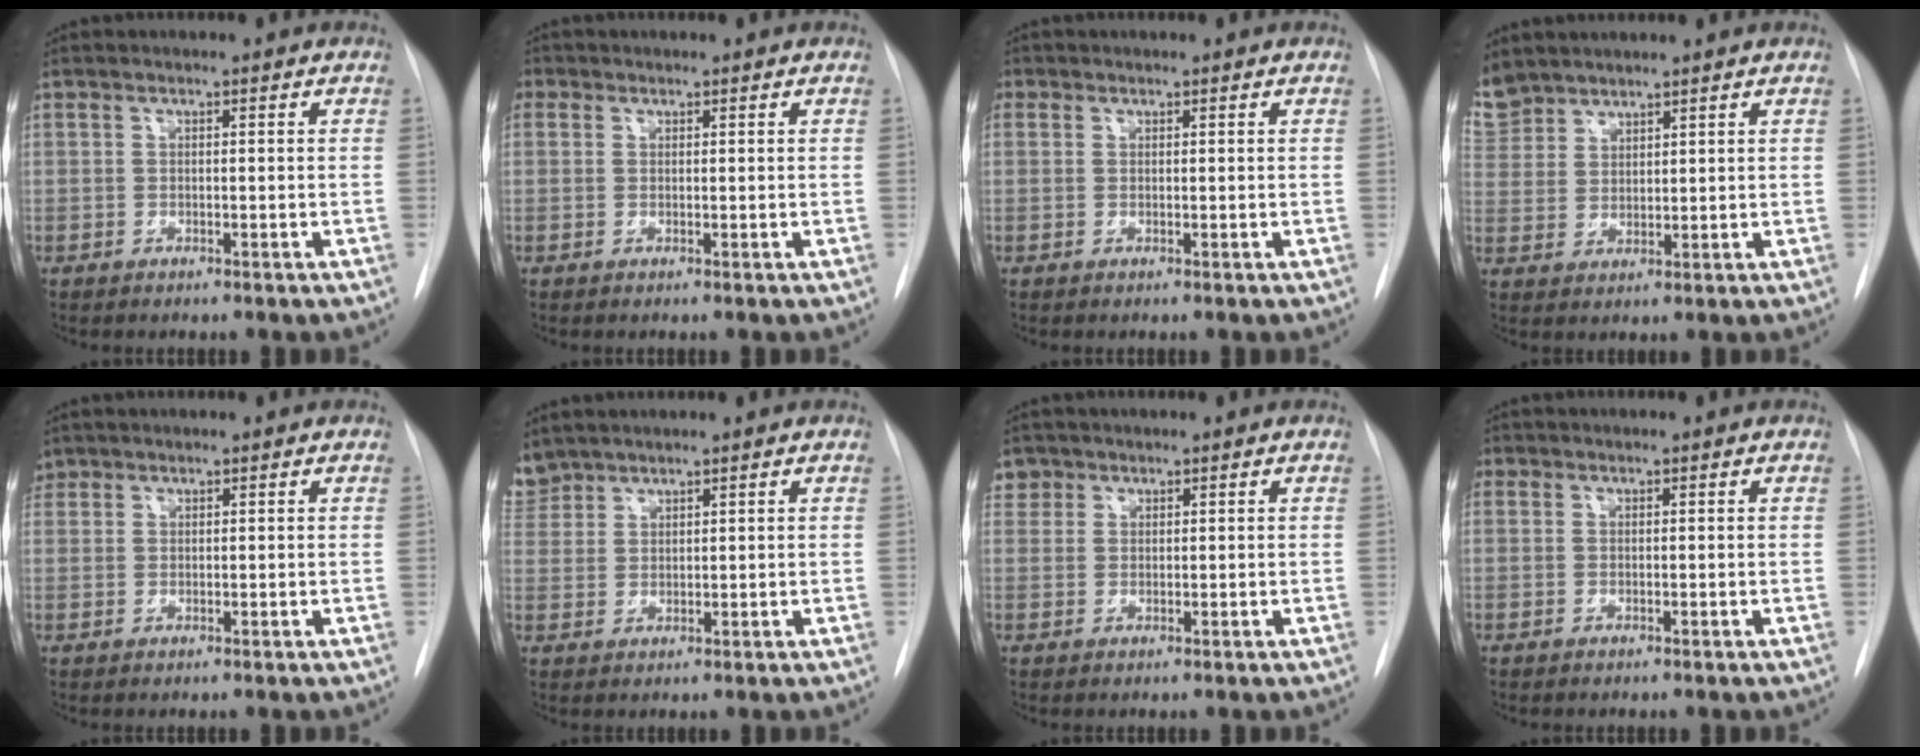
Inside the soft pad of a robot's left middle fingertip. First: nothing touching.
{"total": 1.7, "force": [0.7, 1.5, 0.2], "torque": [0.004, 0.006, 0.009]}
{"total": 1.2, "force": [0.5, 1.1, 0.1], "torque": [0.009, 0.003, 0.006]}
{"total": 7.9, "force": [6.8, 3.8, 1.0], "torque": [-0.030, 0.008, 0.144]}
{"total": 2.7, "force": [2.0, 1.8, -0.1], "torque": [0.006, 0.009, 0.039]}
{"total": 4.7, "force": [4.3, 1.8, -0.1], "torque": [0.003, 0.012, 0.093]}
{"total": 2.7, "force": [1.7, 2.1, -0.1], "torque": [0.012, 0.005, 0.027]}
{"total": 0.9, "force": [0.4, 0.8, 0.0], "torque": [0.011, 0.001, 0.004]}